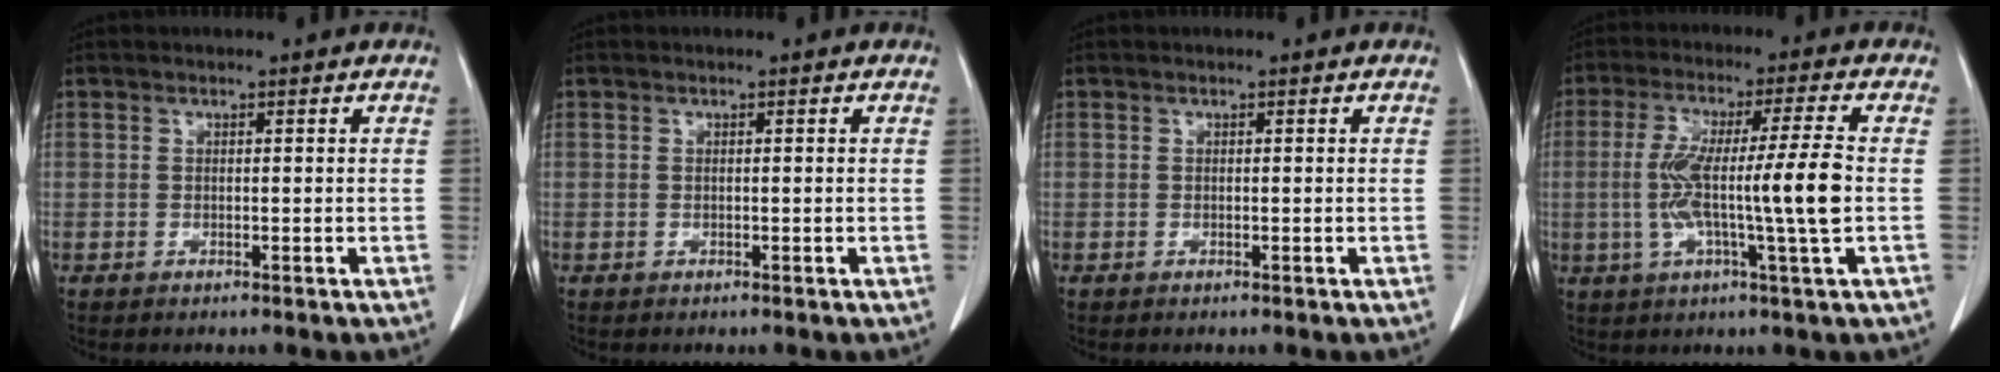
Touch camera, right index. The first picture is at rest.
{"total": 0.0}
{"total": 0.0}
{"total": 12.3, "force": [-1.0, -0.7, 12.3], "torque": [-0.229, 0.003, -0.021]}